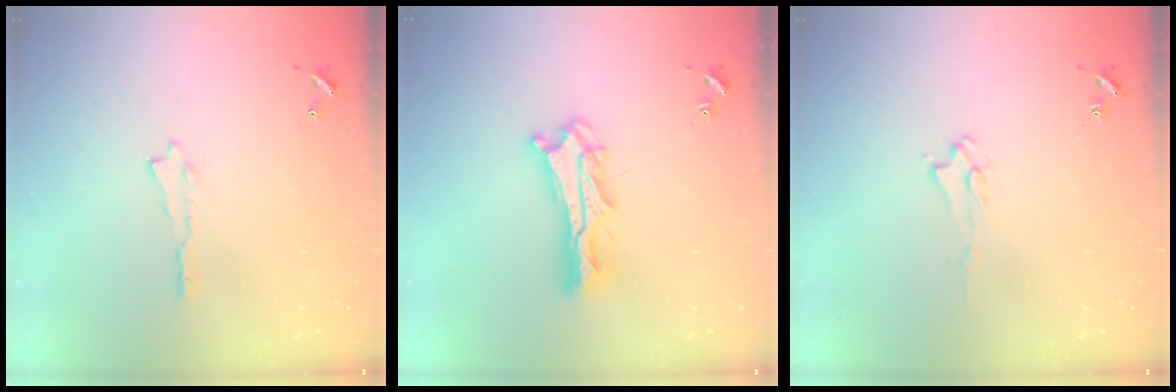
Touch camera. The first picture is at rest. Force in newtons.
{"total": 6.8, "press": 6.8, "slide": 0.6}
{"total": 1.9, "press": 1.8, "slide": 0.4}